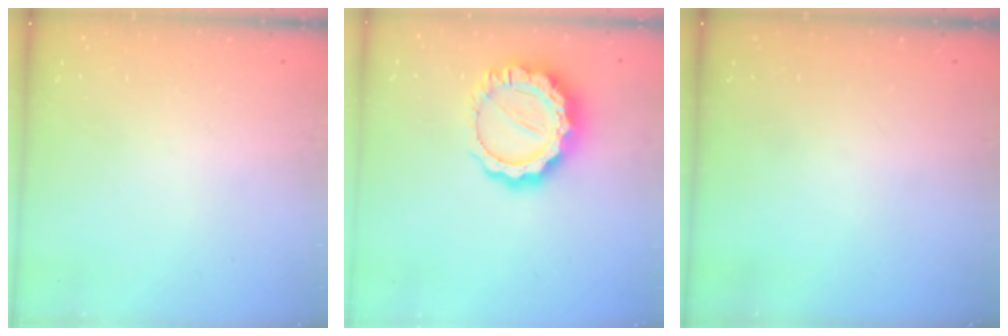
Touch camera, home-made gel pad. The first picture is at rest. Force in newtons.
{"total": 15.9, "press": 15.9, "slide": 1.5}
{"total": 0.0}